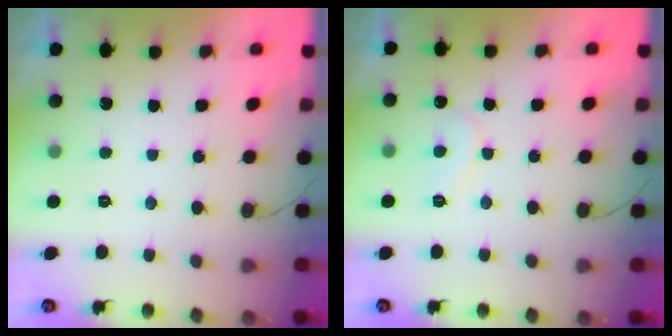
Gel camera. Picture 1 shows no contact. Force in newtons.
{"total": 6.5, "press": 6.5, "slide": 0.5}